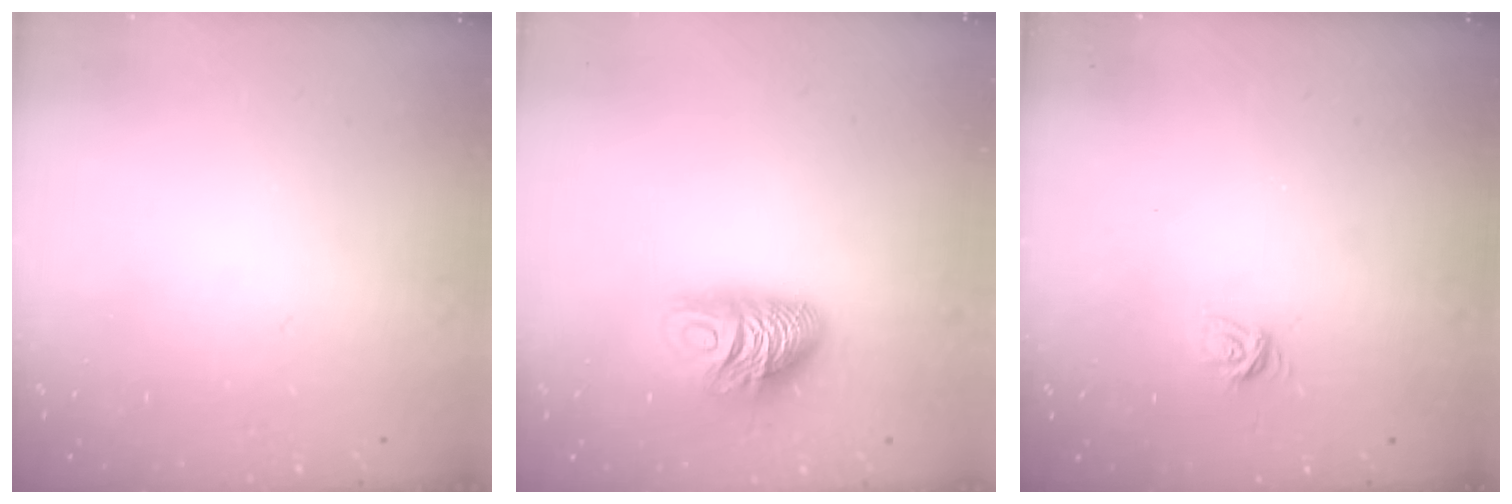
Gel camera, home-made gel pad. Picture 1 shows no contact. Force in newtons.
{"total": 10.4, "press": 10.3, "slide": 1.0}
{"total": 4.5, "press": 4.5, "slide": 0.2}